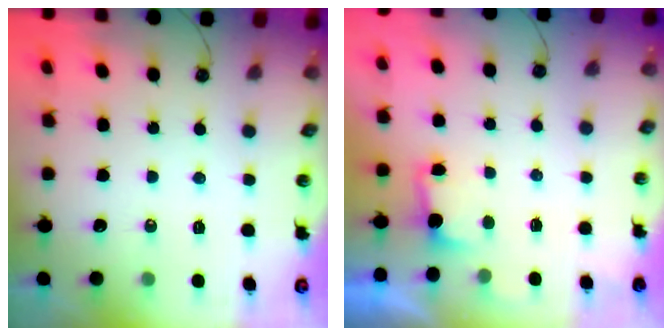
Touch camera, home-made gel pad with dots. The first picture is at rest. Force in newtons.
{"total": 2.5, "press": 2.3, "slide": 0.8}